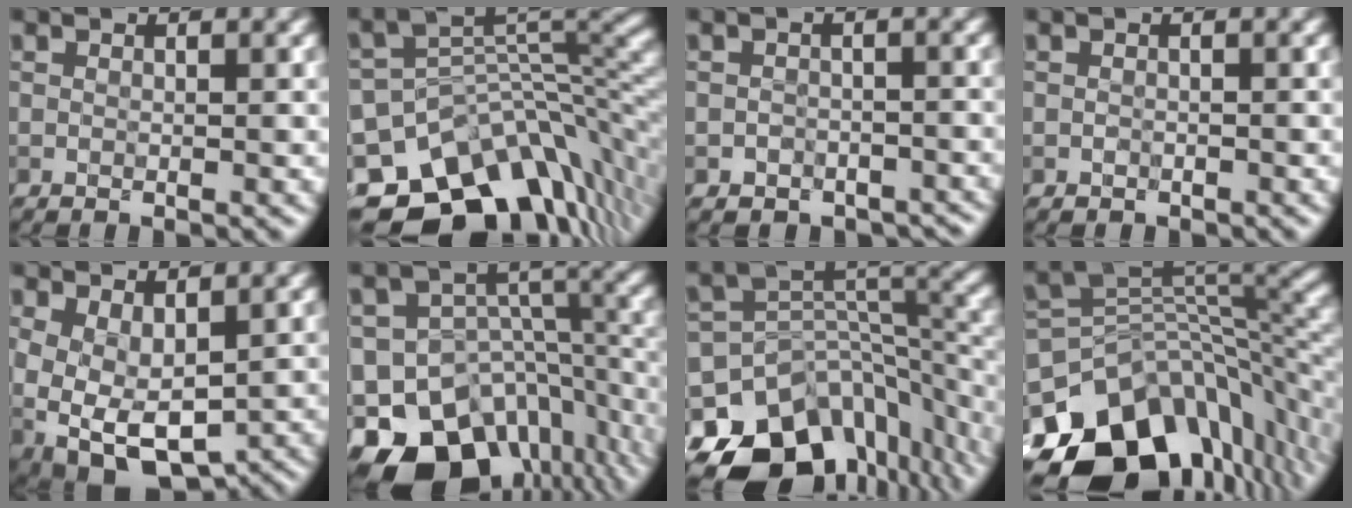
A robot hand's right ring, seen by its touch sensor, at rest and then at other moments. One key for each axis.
{"total": 12.7, "fx": -7.4, "fy": 7.3, "fz": 7.2, "tx": -0.140, "ty": -0.008, "tz": -0.116}
{"total": 2.8, "fx": -2.0, "fy": 2.0, "fz": 0.5, "tx": 0.008, "ty": 0.001, "tz": -0.029}
{"total": 0.6, "fx": -0.3, "fy": 0.5, "fz": 0.0, "tx": 0.003, "ty": -0.005, "tz": -0.005}
{"total": 9.4, "fx": -0.8, "fy": 5.9, "fz": 7.3, "tx": -0.165, "ty": -0.036, "tz": 0.011}
{"total": 16.2, "fx": -11.1, "fy": 9.8, "fz": 6.6, "tx": -0.135, "ty": -0.018, "tz": -0.149}
{"total": 14.9, "fx": -9.2, "fy": 9.3, "fz": 7.2, "tx": -0.154, "ty": 0.003, "tz": -0.124}
{"total": 15.0, "fx": -7.1, "fy": 9.4, "fz": 9.3, "tx": -0.187, "ty": -0.018, "tz": -0.108}